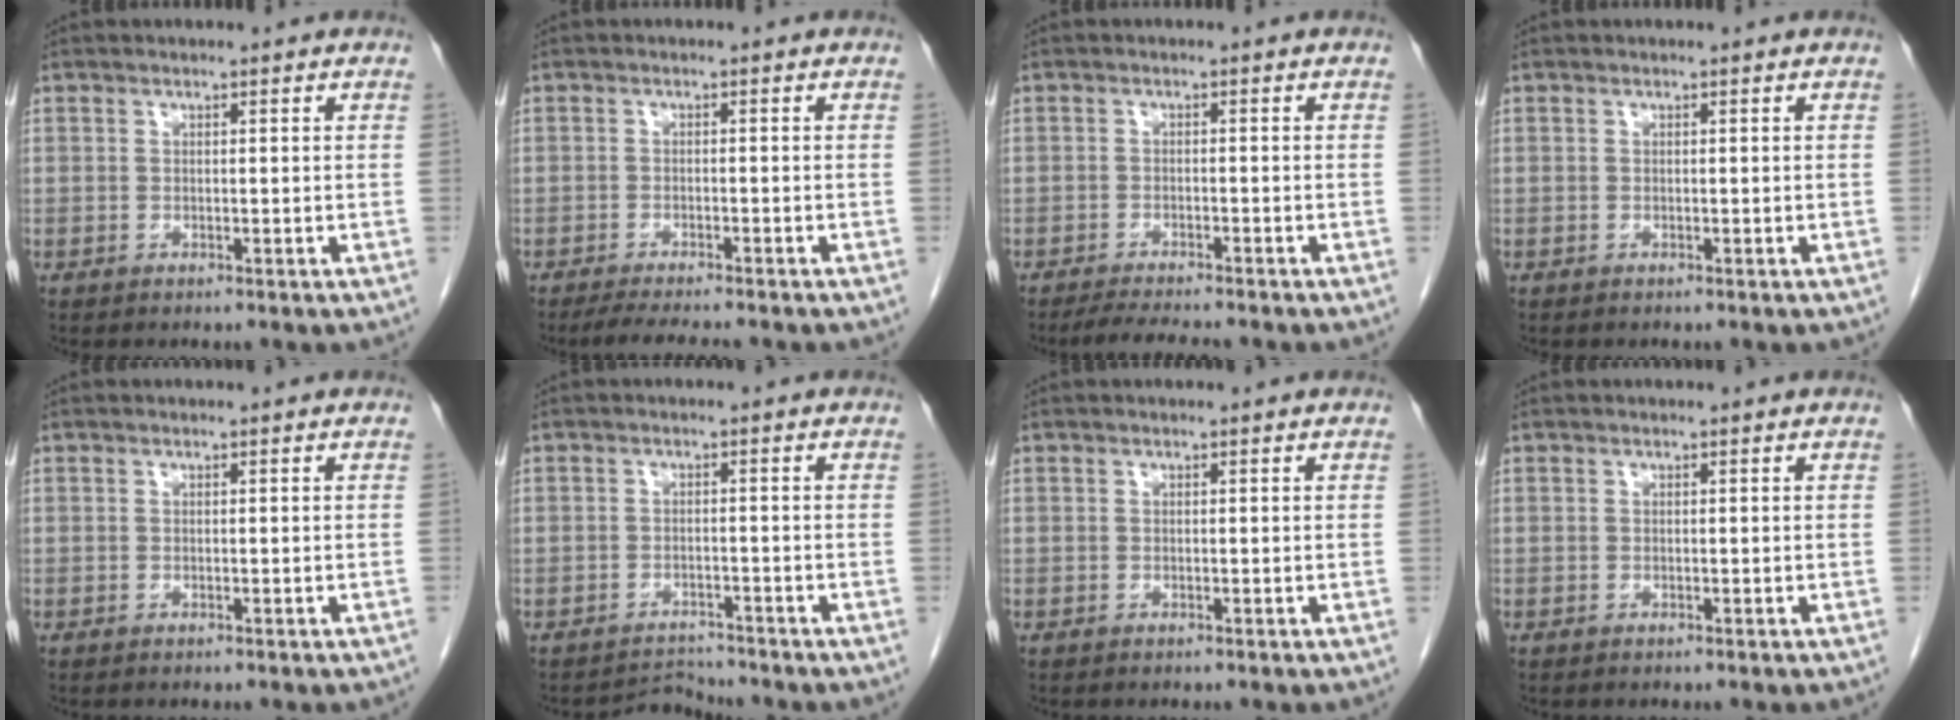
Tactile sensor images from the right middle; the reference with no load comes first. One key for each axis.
{"total": 5.6, "fx": -4.9, "fy": 0.4, "fz": 2.8, "tx": -0.045, "ty": -0.016, "tz": -0.076}
{"total": 5.6, "fx": -5.0, "fy": 0.3, "fz": 2.5, "tx": -0.043, "ty": -0.017, "tz": -0.079}
{"total": 0.0}
{"total": 0.7, "fx": -0.6, "fy": 0.1, "fz": 0.4, "tx": -0.007, "ty": -0.002, "tz": -0.006}
{"total": 2.7, "fx": -2.4, "fy": 0.1, "fz": -1.3, "tx": 0.021, "ty": -0.004, "tz": -0.036}
{"total": 0.0}
{"total": 0.0}